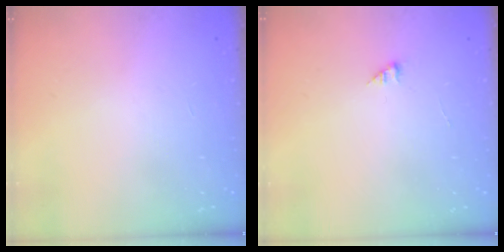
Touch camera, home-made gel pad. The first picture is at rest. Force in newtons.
{"total": 1.2, "press": 1.2, "slide": 0.2}